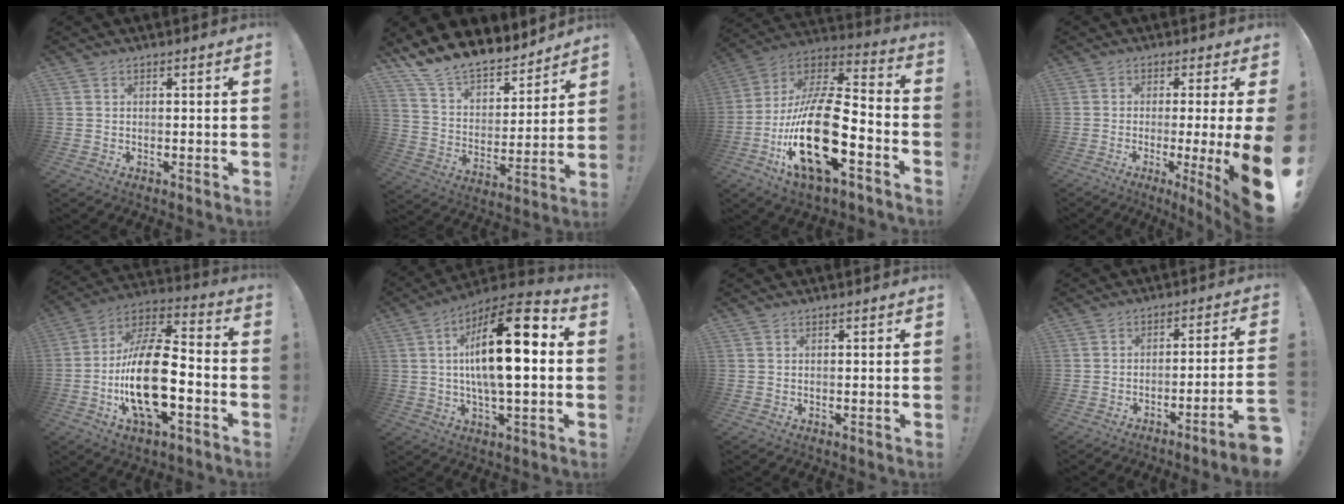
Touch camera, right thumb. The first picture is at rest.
{"total": 12.6, "force": [11.6, 4.1, 2.8], "torque": [-0.073, -0.101, 0.213]}
{"total": 26.1, "force": [-8.4, 10.1, 22.5], "torque": [-0.456, 0.035, -0.140]}
{"total": 11.4, "force": [-1.7, -0.1, 11.3], "torque": [-0.146, -0.017, -0.019]}
{"total": 22.4, "force": [-5.4, 10.1, 19.2], "torque": [-0.364, 0.027, -0.088]}
{"total": 20.6, "force": [2.2, 6.6, 19.4], "torque": [-0.317, -0.007, 0.023]}
{"total": 0.0}
{"total": 7.6, "force": [-4.6, -0.4, 6.0], "torque": [-0.098, 0.013, -0.079]}